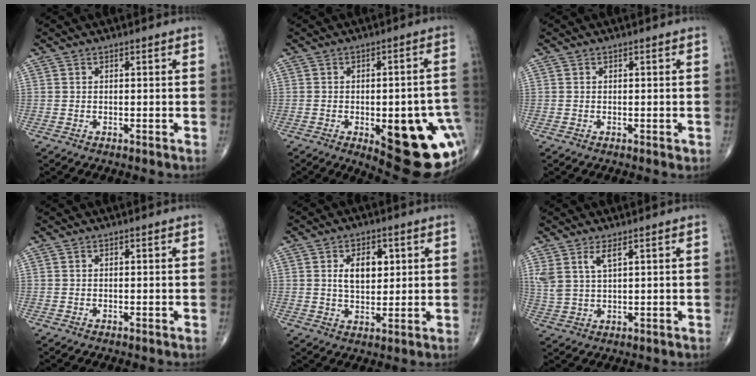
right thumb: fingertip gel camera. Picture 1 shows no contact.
{"total": 22.2, "force": [-6.4, 8.3, 19.6], "torque": [-0.181, 0.011, -0.054]}
{"total": 0.5, "force": [-0.1, 0.3, 0.4], "torque": [-0.003, 0.000, -0.003]}
{"total": 0.0}
{"total": 7.3, "force": [1.9, 4.4, 5.6], "torque": [-0.070, -0.010, 0.033]}
{"total": 5.0, "force": [2.7, 1.8, 3.8], "torque": [-0.087, -0.010, 0.064]}